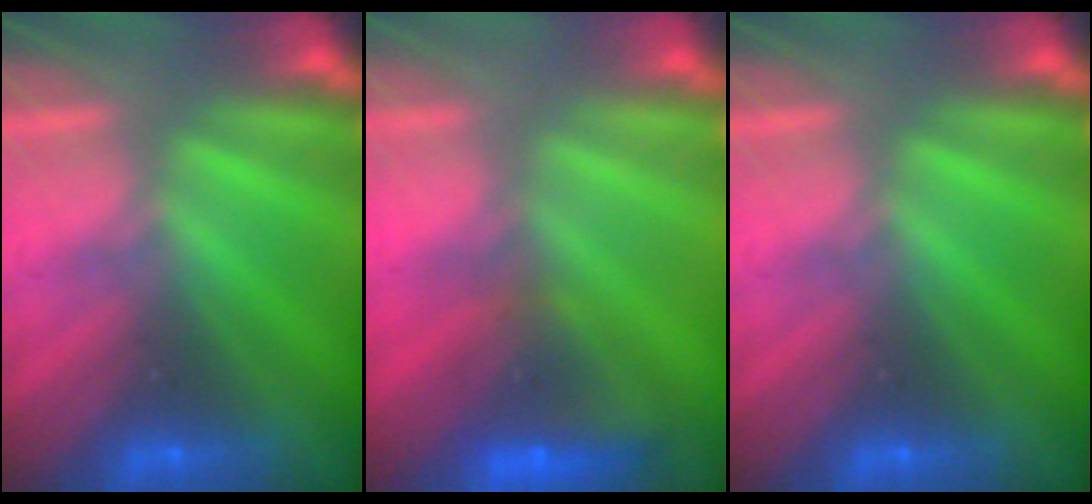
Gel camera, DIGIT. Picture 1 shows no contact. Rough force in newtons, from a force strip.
{"total": 6.8}
{"total": 0.0}